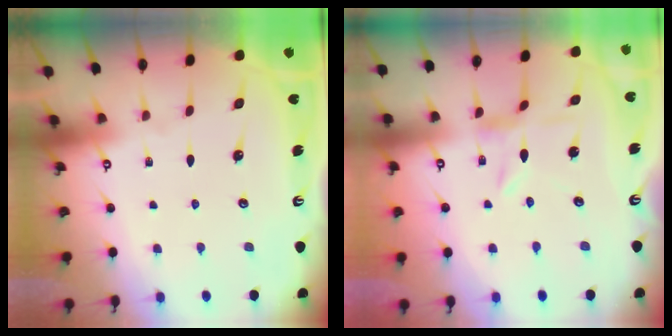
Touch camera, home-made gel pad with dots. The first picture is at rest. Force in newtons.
{"total": 1.3, "press": 1.2, "slide": 0.4}